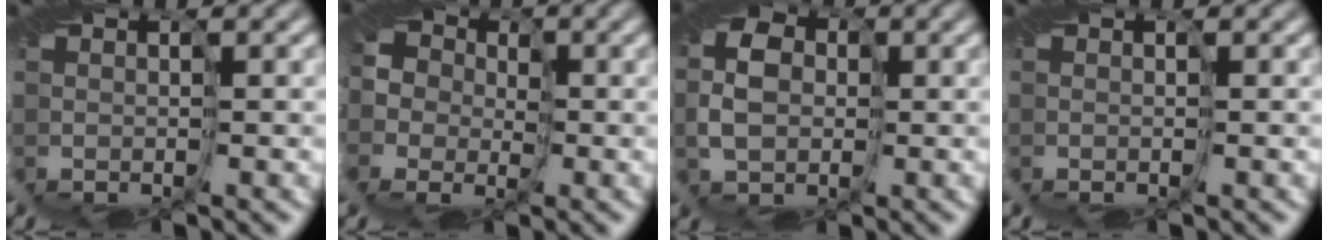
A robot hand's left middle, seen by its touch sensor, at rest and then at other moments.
{"total": 5.9, "force": [0.1, 5.7, 1.7], "torque": [-0.021, 0.010, -0.044]}
{"total": 4.2, "force": [-1.2, 3.0, 2.7], "torque": [-0.052, -0.009, -0.035]}
{"total": 0.0}